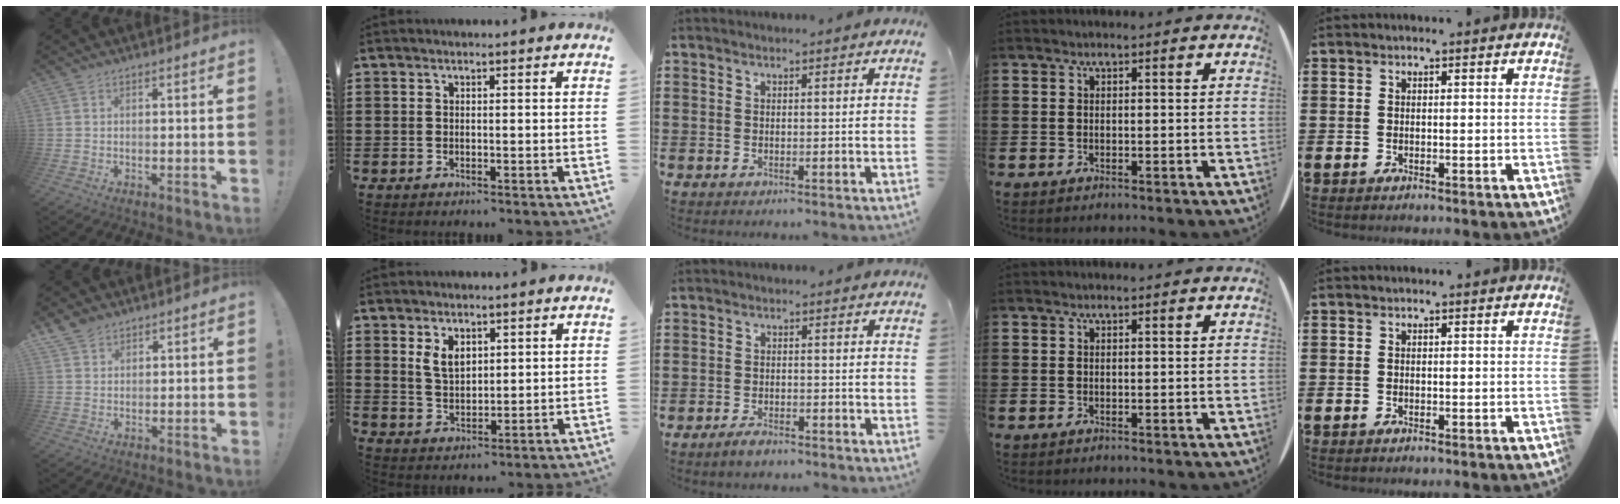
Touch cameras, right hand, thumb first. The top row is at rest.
{"thumb": {"total": 4.0, "force": [3.3, 2.1, 1.0], "torque": [-0.010, -0.019, 0.060]}, "index": {"total": 3.8, "force": [1.8, 2.3, 2.4], "torque": [-0.046, 0.003, 0.032]}, "middle": {"total": 2.1, "force": [-1.8, 0.5, 1.0], "torque": [-0.019, 0.002, -0.033]}}